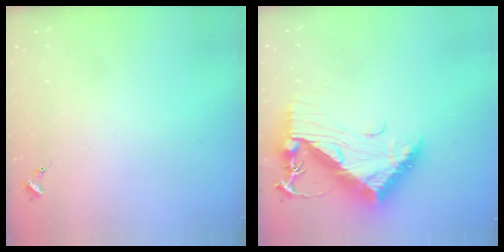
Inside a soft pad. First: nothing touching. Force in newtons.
{"total": 13.5, "press": 13.5, "slide": 1.2}